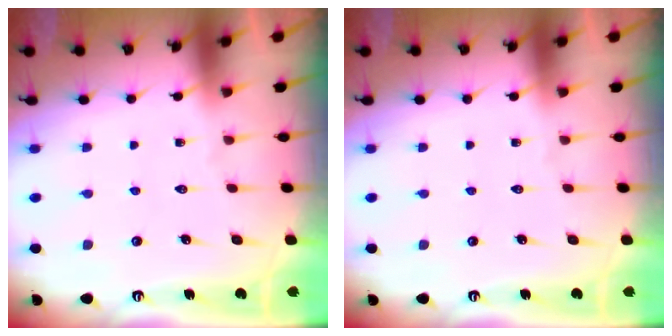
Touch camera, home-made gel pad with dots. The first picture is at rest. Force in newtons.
{"total": 0.0}